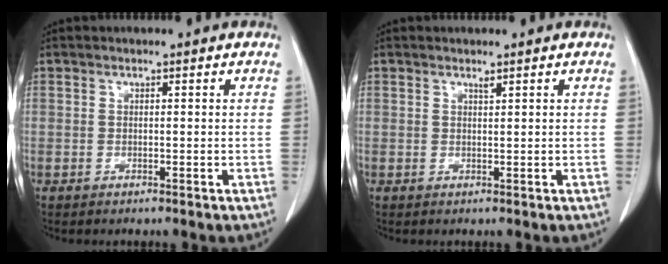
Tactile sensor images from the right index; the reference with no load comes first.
{"total": 1.0, "force": [0.8, 0.4, 0.6], "torque": [-0.014, 0.002, 0.017]}